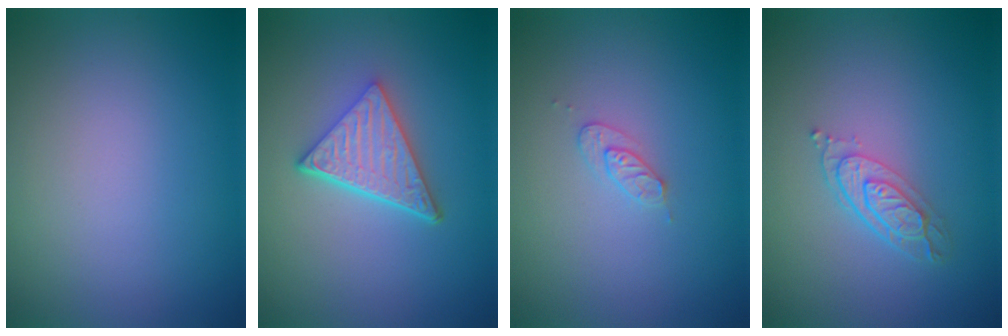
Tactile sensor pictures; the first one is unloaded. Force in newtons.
{"total": 5.2, "press": 3.7, "slide": 3.7}
{"total": 1.4, "press": 1.4, "slide": 0.2}
{"total": 3.3, "press": 2.6, "slide": 2.1}